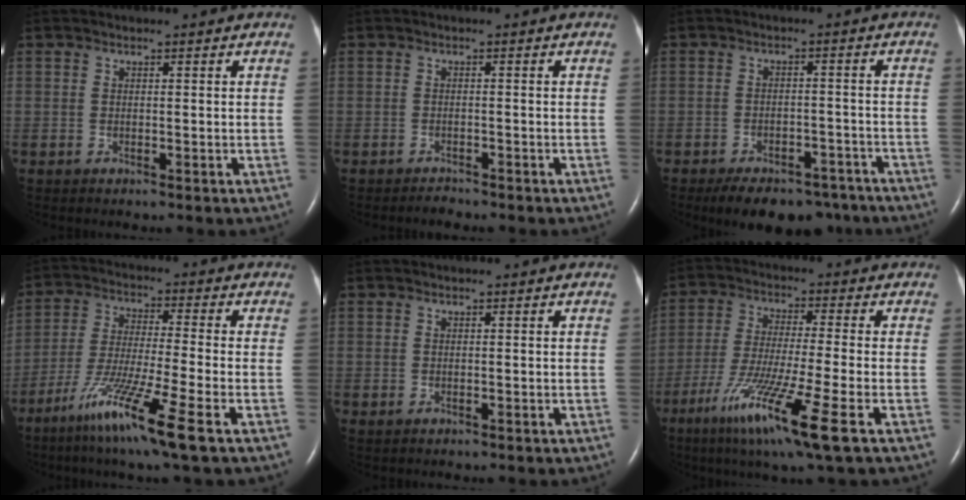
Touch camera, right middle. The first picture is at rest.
{"total": 1.1, "force": [-1.1, 0.0, 0.1], "torque": [-0.003, -0.004, -0.016]}
{"total": 12.2, "force": [-9.5, 5.8, 4.9], "torque": [-0.069, 0.006, -0.126]}
{"total": 12.8, "force": [-6.9, -0.9, 10.8], "torque": [-0.214, -0.039, -0.127]}
{"total": 0.0}
{"total": 13.3, "force": [-6.5, -0.8, 11.6], "torque": [-0.230, -0.040, -0.116]}